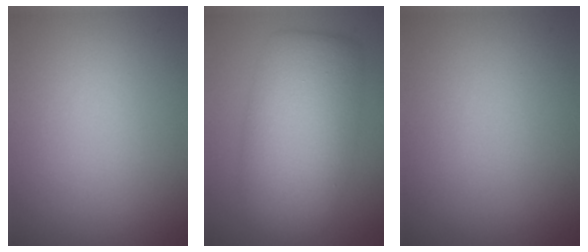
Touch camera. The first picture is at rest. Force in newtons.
{"total": 9.0, "press": 9.0, "slide": 0.2}
{"total": 0.0}